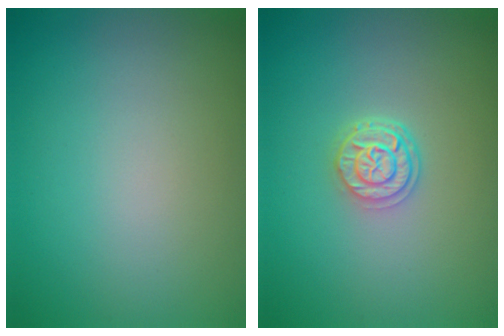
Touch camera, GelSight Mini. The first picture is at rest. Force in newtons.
{"total": 2.6, "press": 2.1, "slide": 1.5}